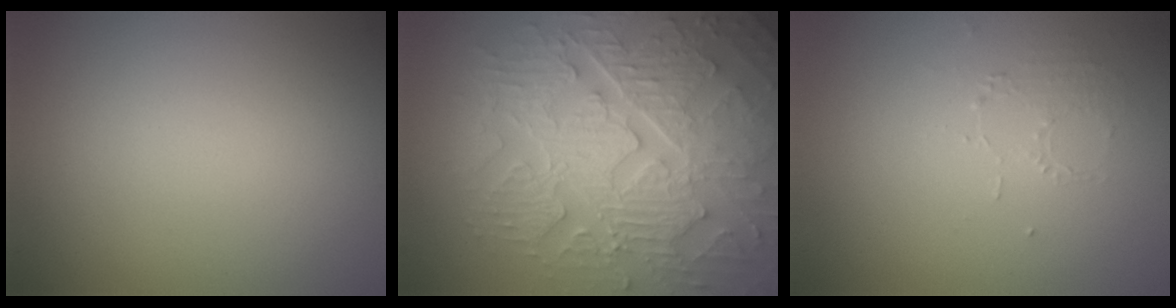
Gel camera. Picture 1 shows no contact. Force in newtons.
{"total": 9.6, "press": 7.0, "slide": 6.6}
{"total": 1.0, "press": 0.5, "slide": 0.9}